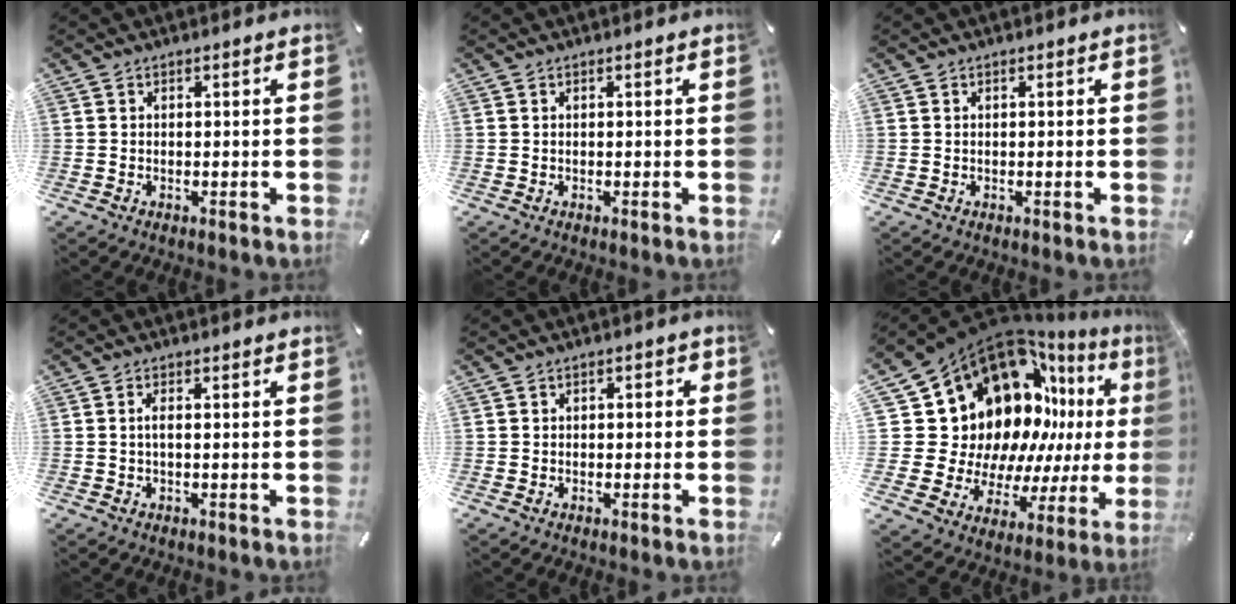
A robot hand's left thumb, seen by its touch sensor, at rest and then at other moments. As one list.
[{"total": 0.0}, {"total": 0.0}, {"total": 1.8, "force": [0.0, 0.6, 1.7], "torque": [-0.033, 0.000, -0.001]}, {"total": 1.7, "force": [-0.7, 1.4, 0.7], "torque": [-0.012, 0.009, -0.016]}, {"total": 24.2, "force": [9.9, 17.1, 14.0], "torque": [-0.221, -0.123, 0.217]}]